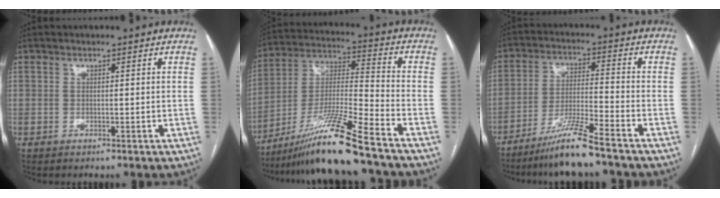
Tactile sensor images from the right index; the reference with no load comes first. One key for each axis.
{"total": 15.6, "fx": -12.0, "fy": -1.3, "fz": 10.0, "tx": -0.195, "ty": -0.015, "tz": -0.217}
{"total": 9.0, "fx": -7.1, "fy": -0.6, "fz": 5.5, "tx": -0.103, "ty": -0.026, "tz": -0.134}